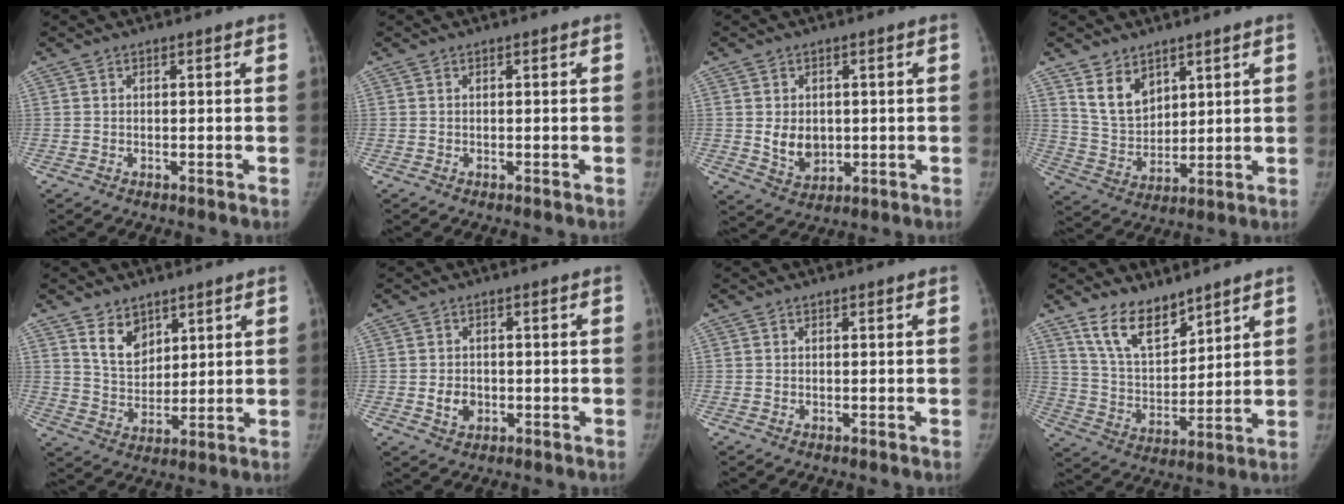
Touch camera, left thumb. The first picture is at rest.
{"total": 0.0}
{"total": 6.2, "force": [0.1, 4.8, 3.9], "torque": [-0.040, -0.010, 0.014]}
{"total": 9.1, "force": [5.3, 5.9, 4.4], "torque": [-0.054, -0.037, 0.114]}
{"total": 7.5, "force": [4.5, 4.8, 3.5], "torque": [-0.033, -0.037, 0.090]}
{"total": 3.6, "force": [-0.7, 2.9, 2.0], "torque": [-0.022, 0.002, -0.008]}
{"total": 0.0}
{"total": 11.2, "force": [8.3, 5.1, 5.4], "torque": [-0.069, -0.058, 0.167]}